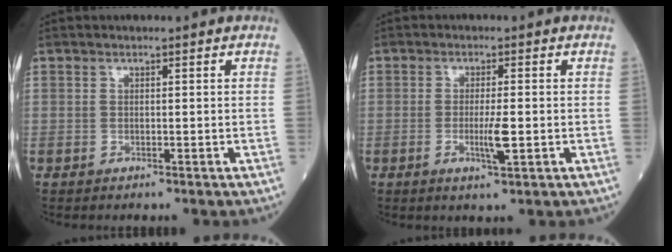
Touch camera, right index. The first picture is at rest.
{"total": 3.7, "force": [-0.9, 0.3, 3.6], "torque": [-0.064, -0.005, -0.015]}